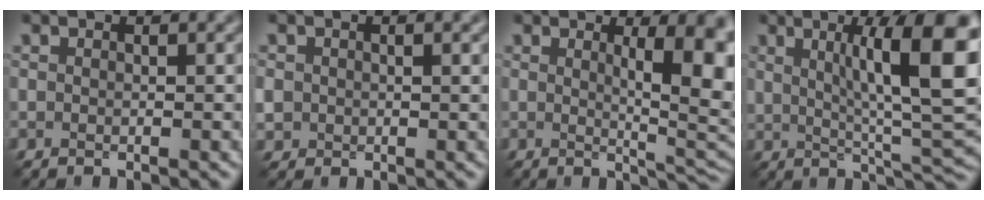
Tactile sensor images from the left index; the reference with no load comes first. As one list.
[{"total": 2.0, "force": [0.3, 1.8, 0.9], "torque": [-0.022, -0.004, 0.006]}, {"total": 8.9, "force": [1.7, 2.5, 8.3], "torque": [-0.094, -0.009, 0.030]}, {"total": 11.3, "force": [2.9, 2.7, 10.6], "torque": [-0.144, 0.002, 0.049]}]